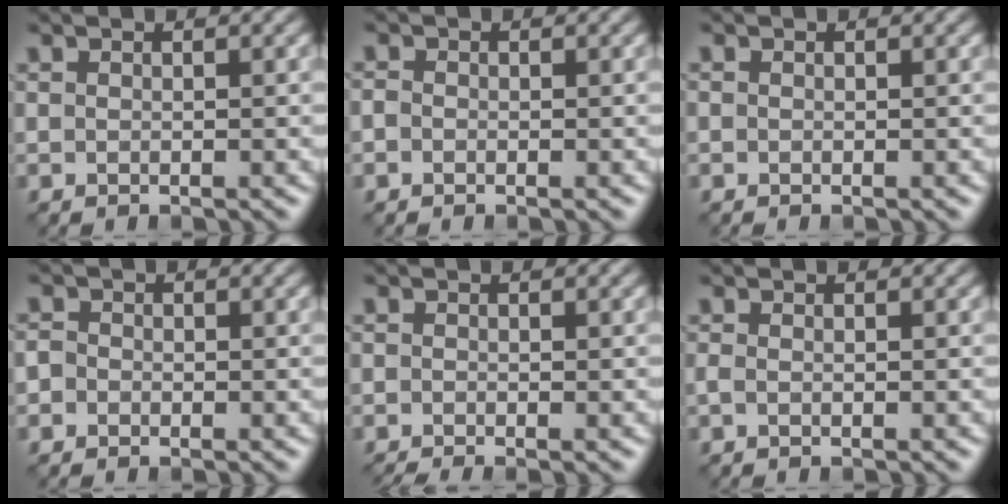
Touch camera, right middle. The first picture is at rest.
{"total": 0.7, "force": [-0.3, 0.6, 0.2], "torque": [-0.001, -0.002, -0.008]}
{"total": 0.0}
{"total": 1.2, "force": [-0.4, 1.1, 0.3], "torque": [0.002, -0.001, -0.018]}
{"total": 1.4, "force": [-1.2, 0.1, 0.8], "torque": [-0.015, -0.012, -0.027]}
{"total": 0.6, "force": [-0.2, 0.2, 0.5], "torque": [-0.013, -0.004, -0.006]}